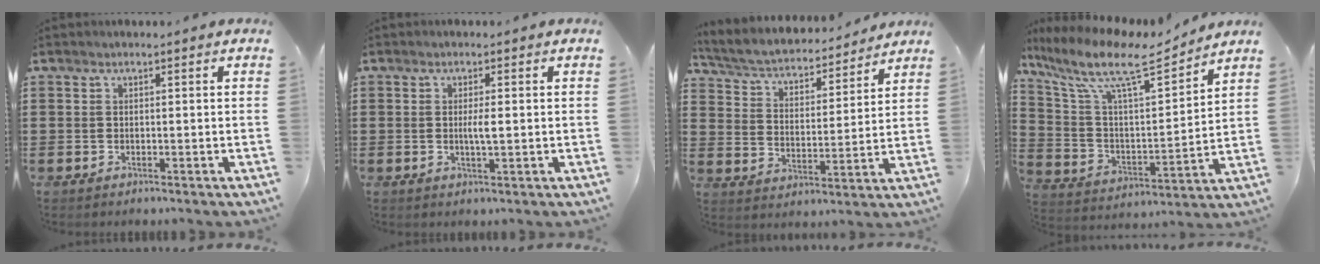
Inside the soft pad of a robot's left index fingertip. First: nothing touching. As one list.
[{"total": 2.0, "force": [0.1, 0.2, 1.9], "torque": [-0.038, -0.004, 0.001]}, {"total": 4.1, "force": [3.8, 0.9, 1.3], "torque": [-0.047, -0.030, 0.057]}, {"total": 11.9, "force": [8.7, 2.6, 7.7], "torque": [-0.181, -0.050, 0.145]}]